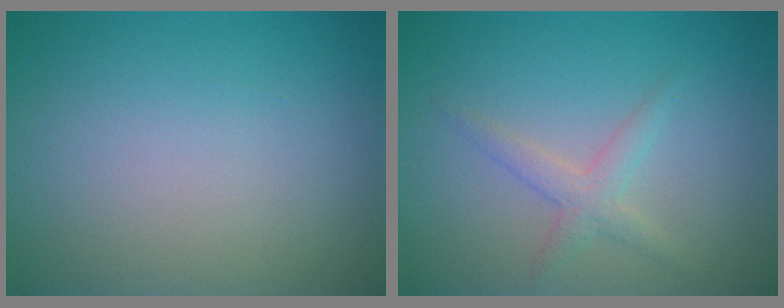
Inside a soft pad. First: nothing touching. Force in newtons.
{"total": 1.9, "press": 1.9, "slide": 0.1}